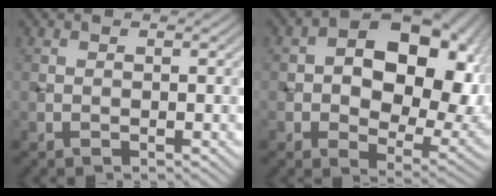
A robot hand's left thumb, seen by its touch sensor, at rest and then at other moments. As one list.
[{"total": 16.4, "force": [3.2, 10.4, 12.2], "torque": [-0.169, -0.005, 0.065]}]